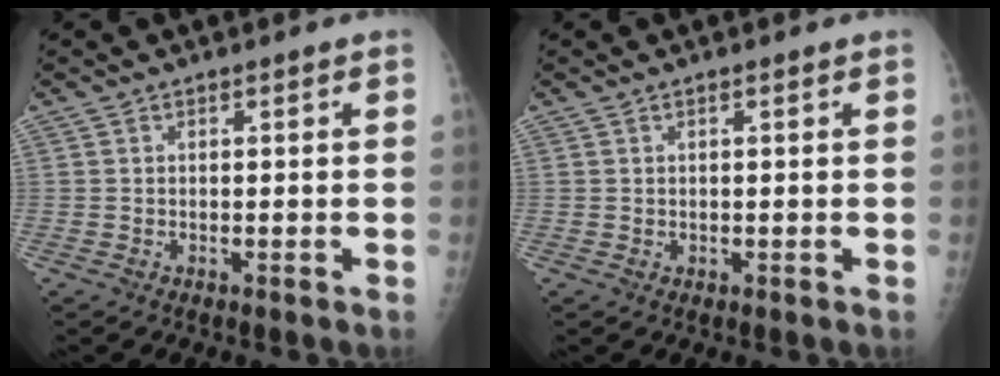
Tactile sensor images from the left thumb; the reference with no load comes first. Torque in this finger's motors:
{"motor_torque": [-0.39, 0.01, 0.15, 0.08, 0.00]}